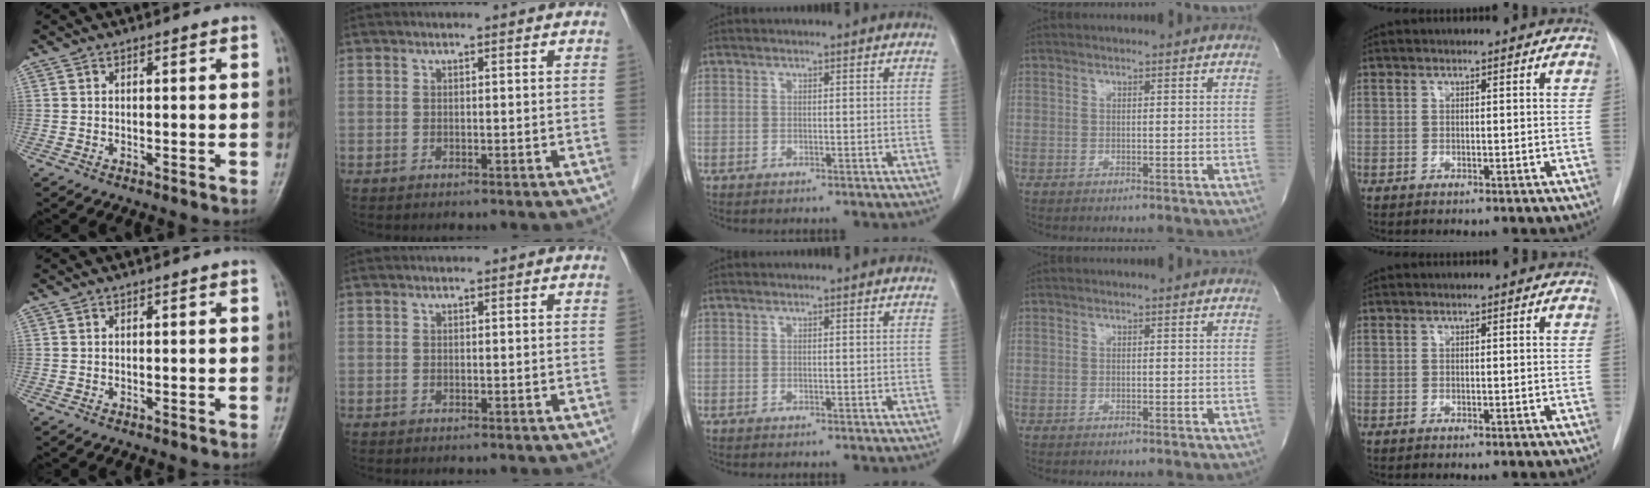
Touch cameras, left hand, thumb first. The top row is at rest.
{}